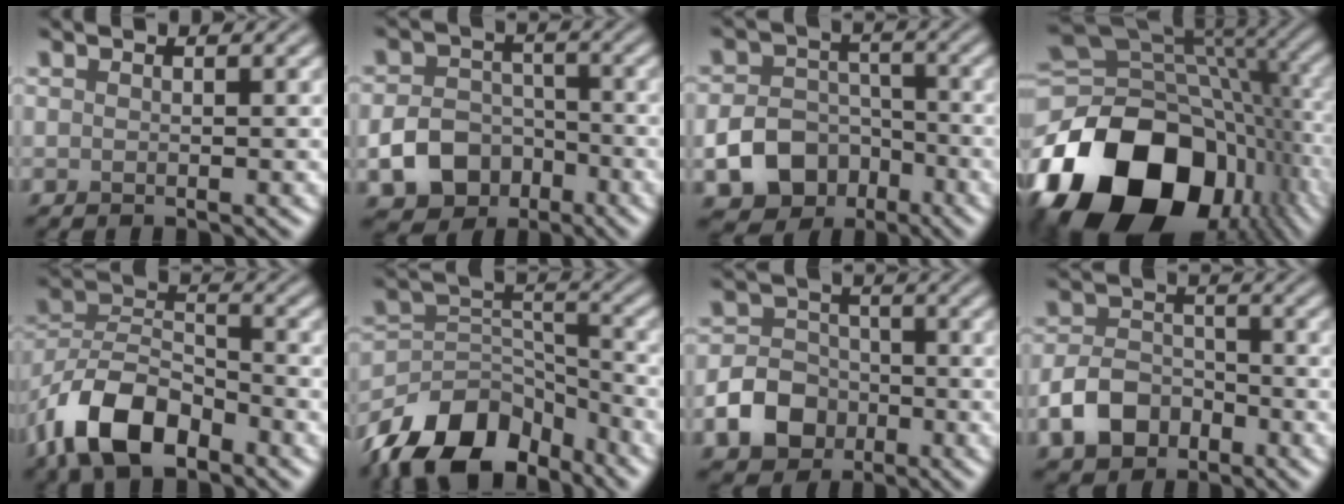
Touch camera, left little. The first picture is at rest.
{"total": 5.4, "force": [-2.2, 4.1, 2.6], "torque": [-0.045, -0.008, -0.037]}
{"total": 6.6, "force": [-2.8, 5.1, 3.1], "torque": [-0.042, -0.008, -0.054]}
{"total": 19.5, "force": [-7.9, 13.2, 12.0], "torque": [-0.238, -0.031, -0.124]}
{"total": 9.0, "force": [-5.6, 4.5, 5.5], "torque": [-0.101, 0.004, -0.119]}
{"total": 11.9, "force": [-8.9, 6.0, 5.1], "torque": [-0.093, 0.009, -0.166]}
{"total": 5.2, "force": [-2.2, 4.1, 2.3], "torque": [-0.032, 0.000, -0.052]}
{"total": 4.7, "force": [-2.4, 3.3, 2.4], "torque": [-0.044, -0.001, -0.049]}